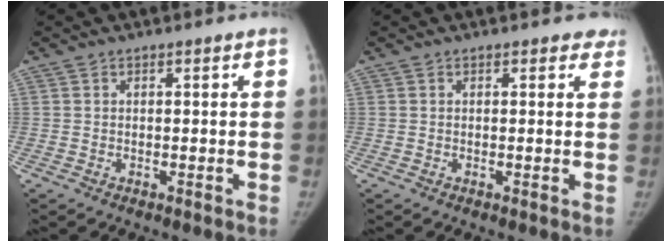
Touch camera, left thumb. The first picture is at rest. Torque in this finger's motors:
{"motor_torque": [0.34, 0.05, 0.45, -0.34, 0.09]}